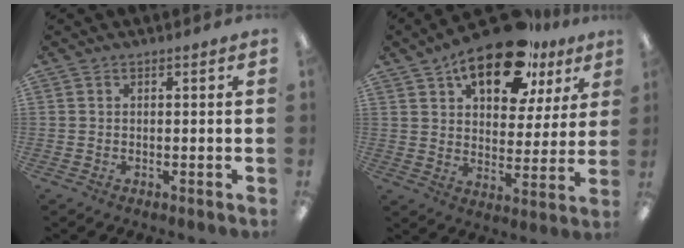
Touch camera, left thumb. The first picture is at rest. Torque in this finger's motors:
{"motor_torque": [0.40, 0.52, 1.67, -1.09, 0.37]}